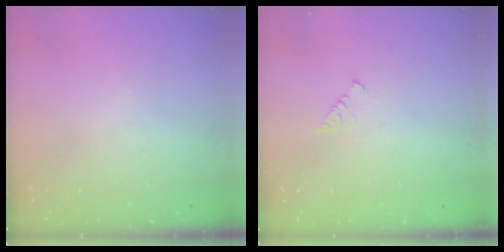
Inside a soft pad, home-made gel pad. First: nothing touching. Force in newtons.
{"total": 4.3, "press": 4.3, "slide": 0.4}